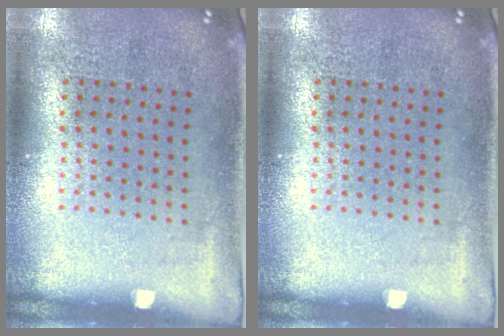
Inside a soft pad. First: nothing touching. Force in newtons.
{"total": 0.0}